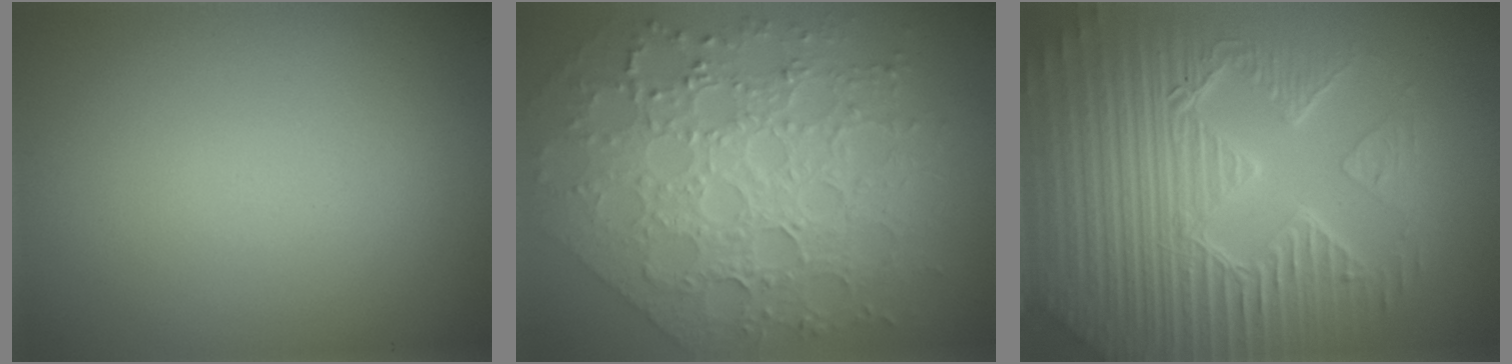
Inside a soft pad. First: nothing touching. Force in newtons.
{"total": 8.9, "press": 6.4, "slide": 6.2}
{"total": 9.0, "press": 6.4, "slide": 6.3}